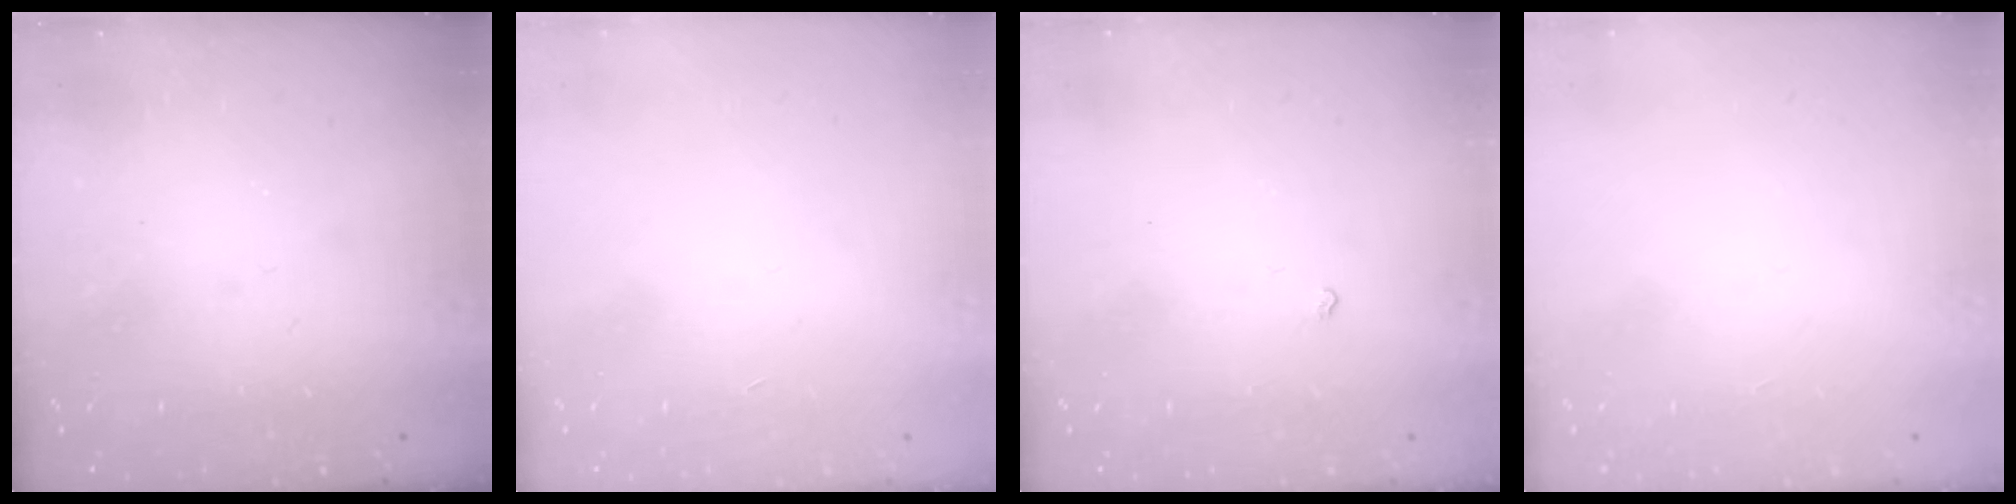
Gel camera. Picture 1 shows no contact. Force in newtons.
{"total": 0.0}
{"total": 1.7, "press": 1.7, "slide": 0.3}
{"total": 0.0}